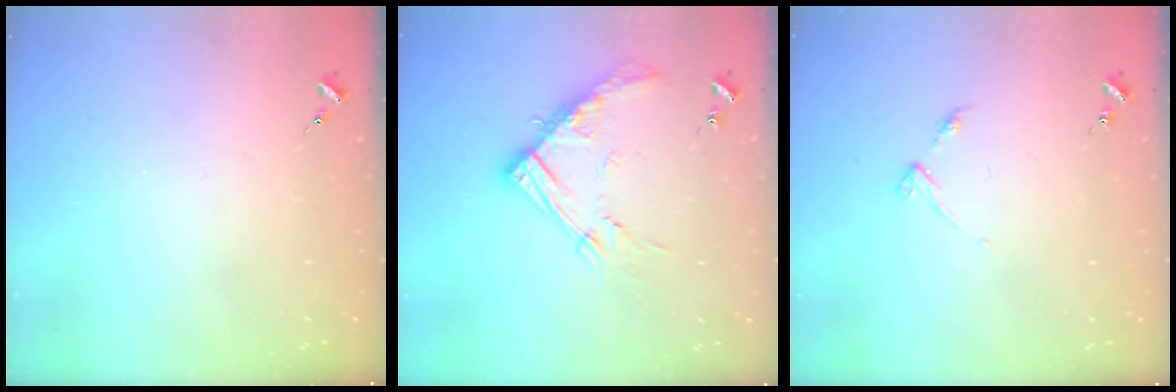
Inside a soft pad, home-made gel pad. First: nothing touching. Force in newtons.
{"total": 15.1, "press": 15.1, "slide": 1.5}
{"total": 4.2, "press": 4.1, "slide": 0.4}